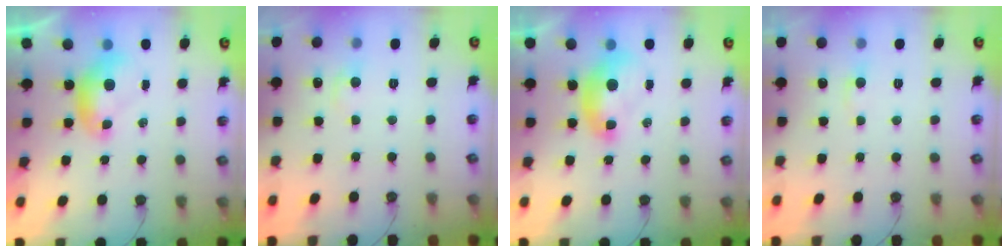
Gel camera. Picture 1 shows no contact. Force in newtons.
{"total": 1.4, "press": 1.2, "slide": 0.7}
{"total": 2.4, "press": 2.3, "slide": 0.6}
{"total": 1.3, "press": 1.2, "slide": 0.4}